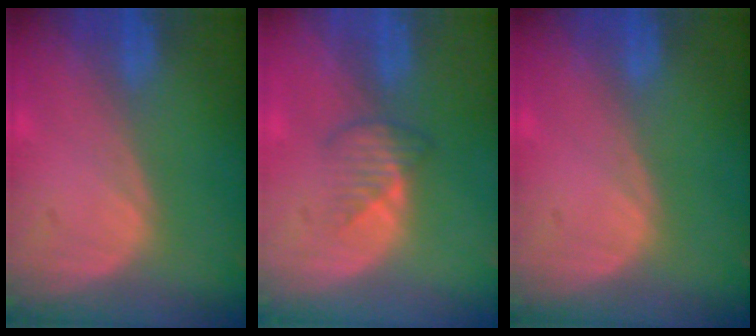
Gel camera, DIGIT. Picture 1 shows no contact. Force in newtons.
{"total": 2.5, "press": 2.5, "slide": 0.4}
{"total": 0.0}